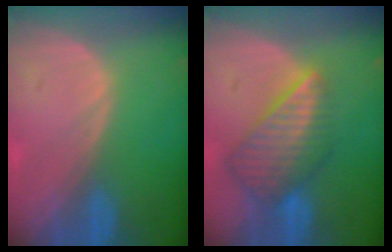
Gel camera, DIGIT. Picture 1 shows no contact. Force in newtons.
{"total": 8.8, "press": 7.7, "slide": 4.4}